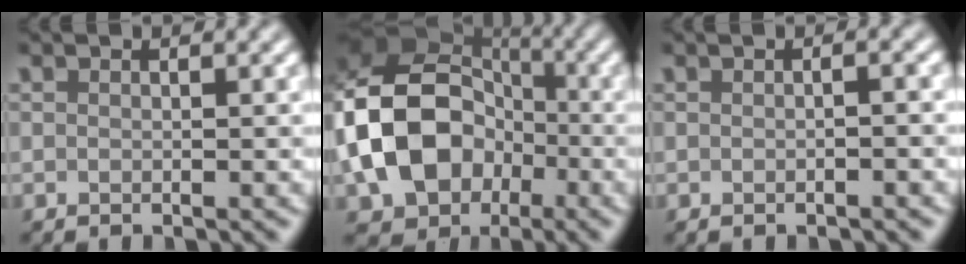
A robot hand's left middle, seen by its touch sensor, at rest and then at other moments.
{"total": 13.4, "force": [-2.5, 10.4, 8.1], "torque": [-0.165, -0.011, -0.057]}
{"total": 1.0, "force": [-0.3, 0.2, 0.9], "torque": [-0.011, 0.002, -0.004]}